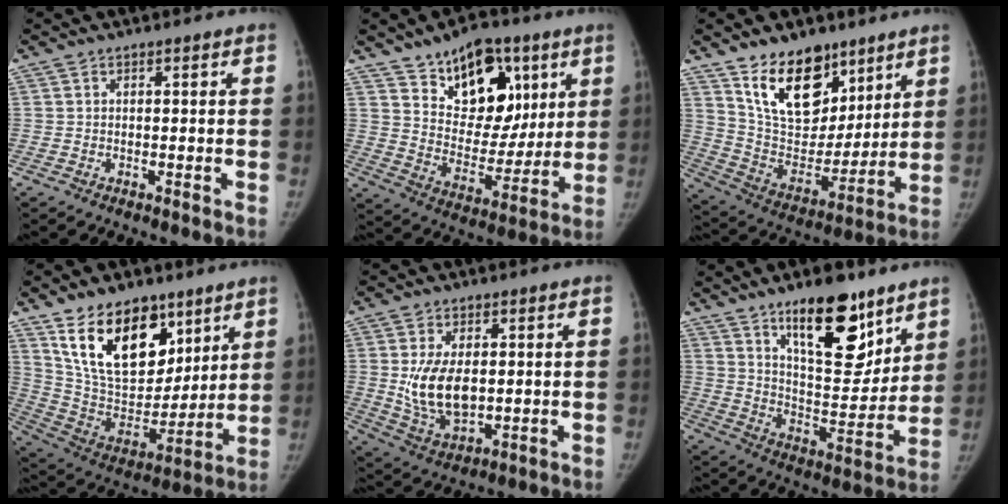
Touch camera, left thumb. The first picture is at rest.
{"total": 18.9, "force": [10.1, 11.7, 10.9], "torque": [-0.111, -0.051, 0.167]}
{"total": 18.5, "force": [11.6, 10.8, 9.6], "torque": [-0.110, -0.074, 0.214]}
{"total": 22.0, "force": [12.4, 12.8, 12.8], "torque": [-0.174, -0.057, 0.234]}
{"total": 11.4, "force": [0.8, 6.7, 9.1], "torque": [-0.157, -0.013, 0.031]}
{"total": 18.4, "force": [11.8, 7.4, 12.1], "torque": [-0.132, -0.082, 0.196]}